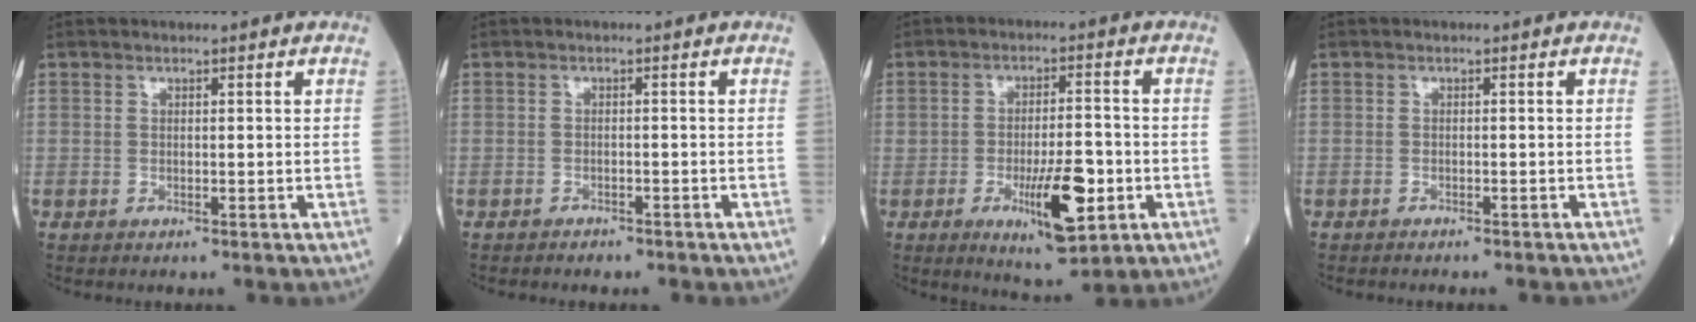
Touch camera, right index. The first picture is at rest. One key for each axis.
{"total": 2.2, "fx": -1.9, "fy": 0.8, "fz": 0.6, "tx": -0.014, "ty": 0.000, "tz": -0.021}
{"total": 9.7, "fx": -3.1, "fy": 2.5, "fz": 8.8, "tx": -0.138, "ty": -0.010, "tz": -0.043}
{"total": 4.1, "fx": -3.8, "fy": 0.8, "fz": 1.6, "tx": -0.021, "ty": -0.005, "tz": -0.044}